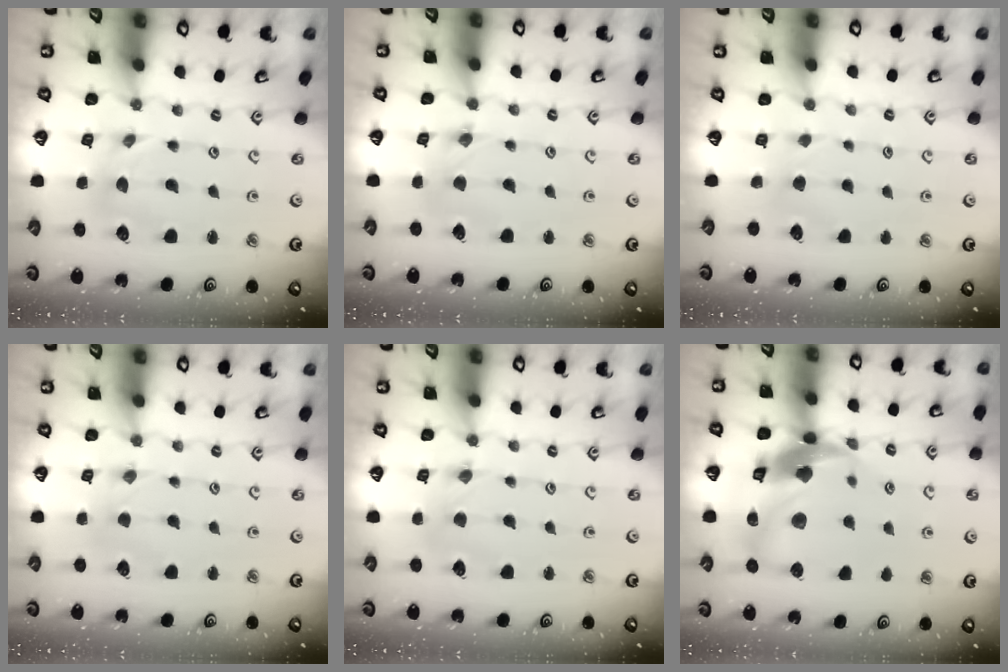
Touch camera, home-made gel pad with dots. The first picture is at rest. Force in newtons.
{"total": 0.0}
{"total": 2.1, "press": 2.1, "slide": 0.4}
{"total": 0.0}
{"total": 0.6, "press": 0.6, "slide": 0.1}
{"total": 17.0, "press": 16.9, "slide": 2.3}